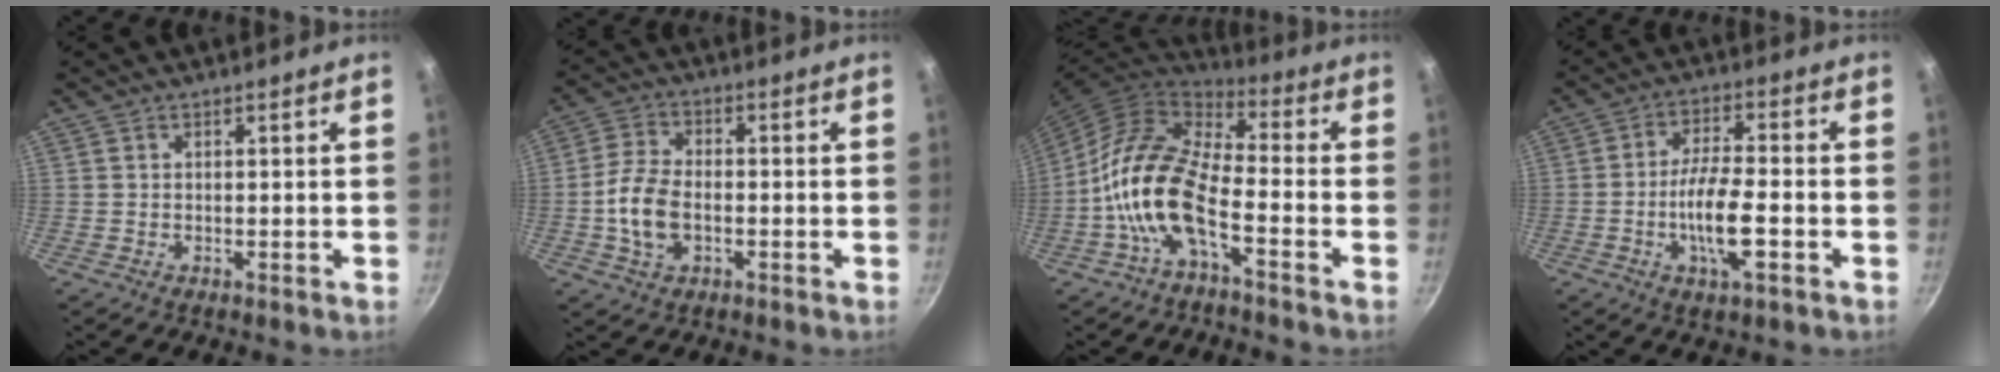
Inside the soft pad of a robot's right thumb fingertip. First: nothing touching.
{"total": 8.6, "force": [-1.8, 5.2, 6.6], "torque": [-0.125, 0.020, -0.039]}
{"total": 15.4, "force": [-5.2, 6.8, 12.8], "torque": [-0.239, 0.049, -0.118]}
{"total": 10.1, "force": [-3.0, 3.0, 9.2], "torque": [-0.166, 0.017, -0.058]}